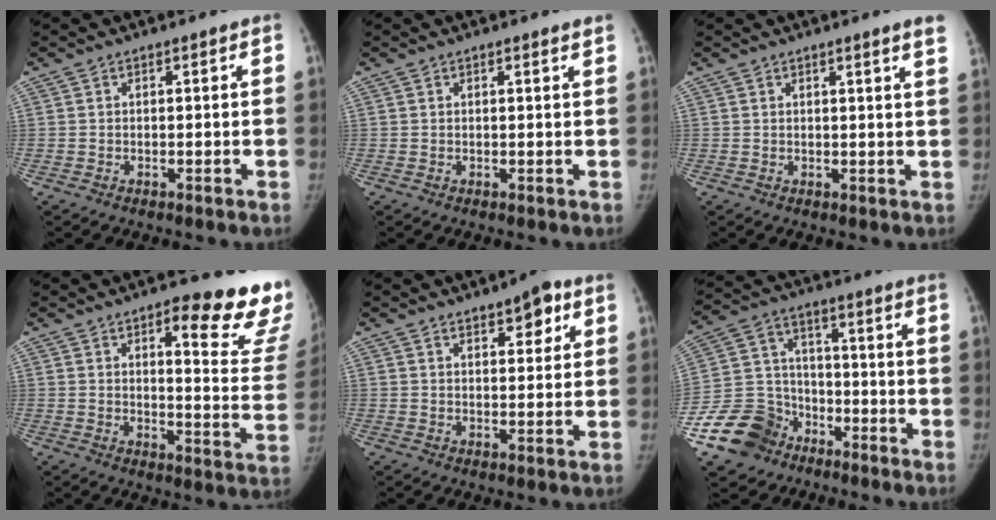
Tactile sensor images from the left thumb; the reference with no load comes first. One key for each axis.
{"total": 1.0, "fx": 0.7, "fy": -0.1, "fz": 0.6, "tx": -0.008, "ty": 0.000, "tz": 0.010}
{"total": 3.9, "fx": 2.7, "fy": -0.4, "fz": 2.7, "tx": -0.034, "ty": -0.009, "tz": 0.027}
{"total": 19.4, "fx": 12.7, "fy": 4.7, "fz": 13.9, "tx": -0.138, "ty": -0.079, "tz": 0.147}
{"total": 5.5, "fx": 3.0, "fy": 2.4, "fz": 3.9, "tx": -0.030, "ty": -0.012, "tz": 0.038}
{"total": 13.7, "fx": -8.3, "fy": 10.3, "fz": 3.5, "tx": -0.040, "ty": 0.066, "tz": -0.150}